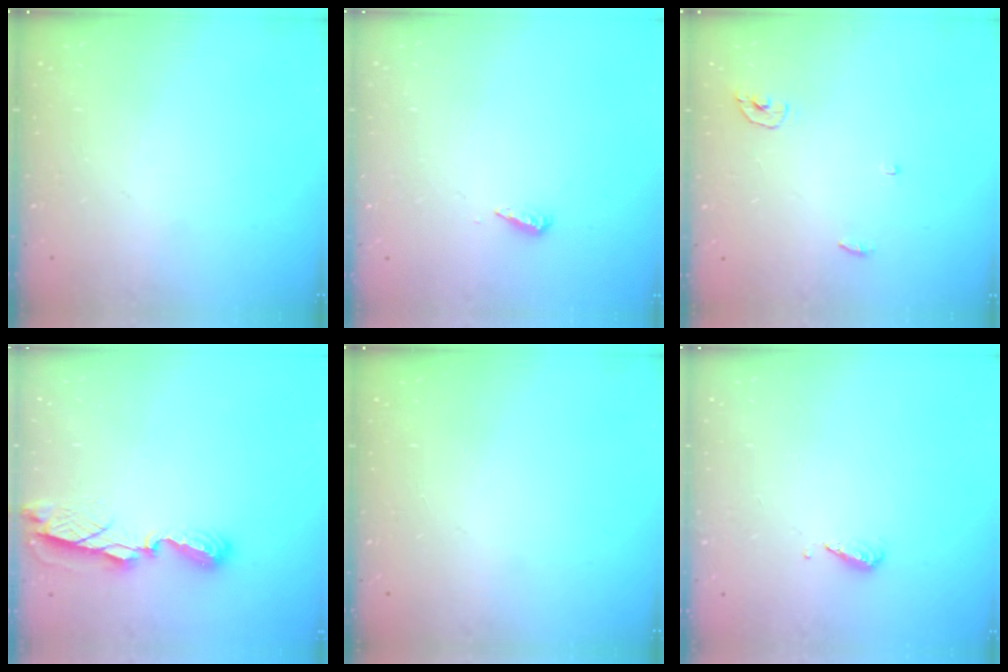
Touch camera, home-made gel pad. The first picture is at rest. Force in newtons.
{"total": 4.3, "press": 4.2, "slide": 0.6}
{"total": 3.7, "press": 3.6, "slide": 0.3}
{"total": 7.7, "press": 7.7, "slide": 0.7}
{"total": 0.0}
{"total": 4.4, "press": 4.4, "slide": 0.5}